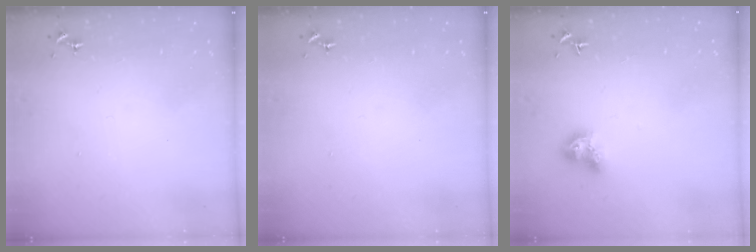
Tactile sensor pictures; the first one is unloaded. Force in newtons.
{"total": 0.0}
{"total": 9.3, "press": 9.2, "slide": 1.2}